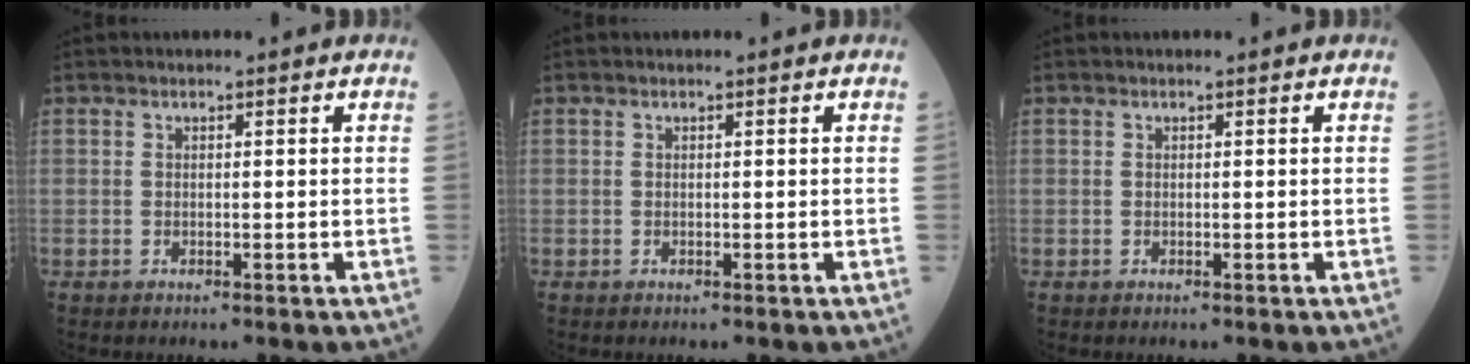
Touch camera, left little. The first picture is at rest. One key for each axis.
{"total": 0.0}
{"total": 0.0}